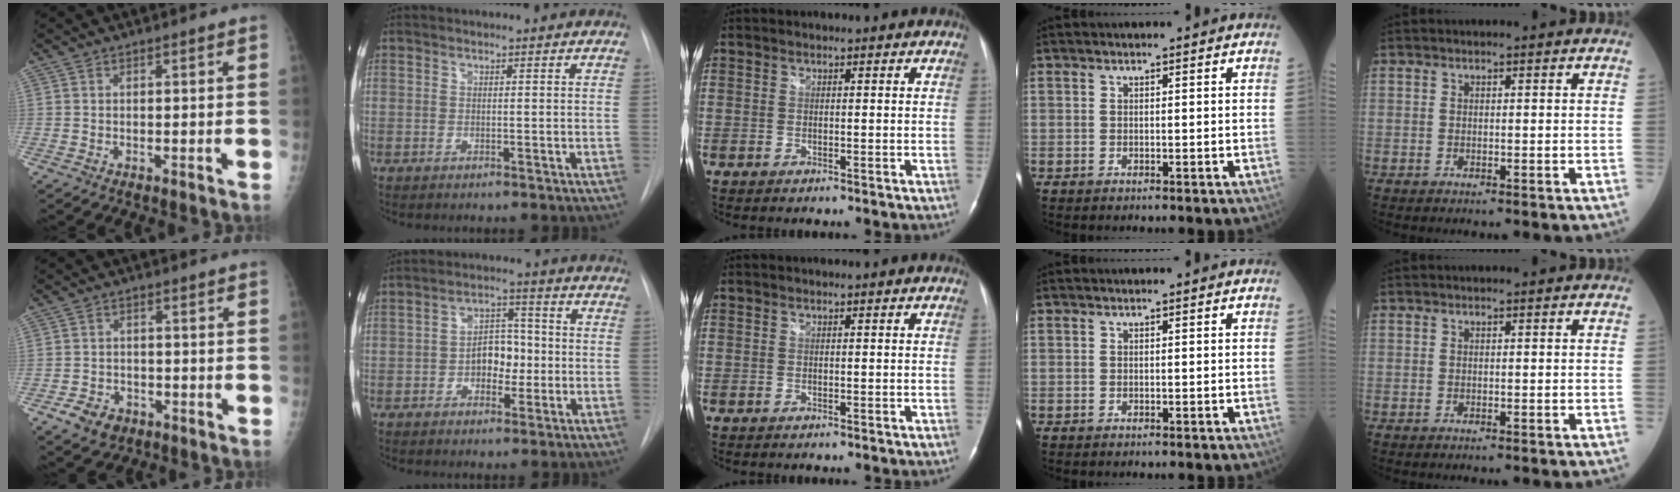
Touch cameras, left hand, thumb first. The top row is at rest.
{"thumb": {"total": 5.0, "force": [-2.6, 3.8, 1.9], "torque": [-0.026, 0.012, -0.036]}, "index": {"total": 5.6, "force": [-1.0, 3.7, 4.2], "torque": [-0.066, 0.018, -0.017]}}